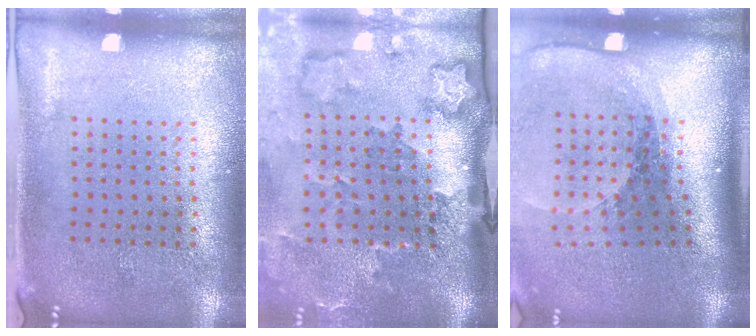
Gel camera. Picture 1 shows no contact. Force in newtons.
{"total": 3.4, "press": 2.2, "slide": 2.7}
{"total": 2.1, "press": 1.6, "slide": 1.3}